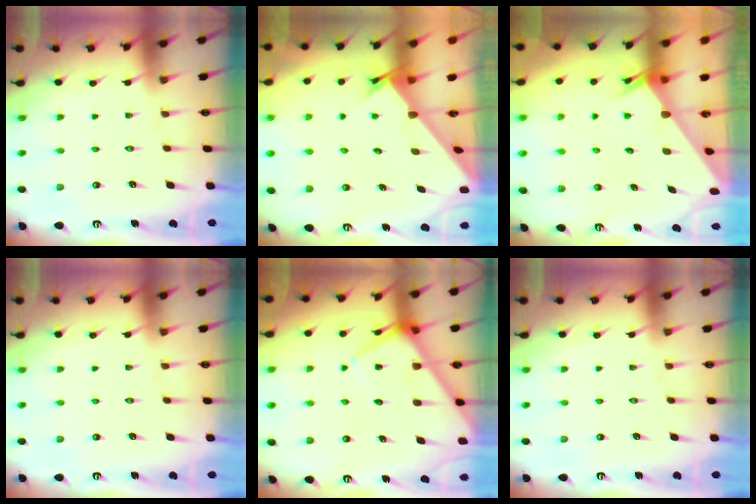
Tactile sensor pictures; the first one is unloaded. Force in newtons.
{"total": 3.5, "press": 3.5, "slide": 0.2}
{"total": 2.0, "press": 2.0, "slide": 0.1}
{"total": 0.0}
{"total": 9.2, "press": 9.2, "slide": 0.7}
{"total": 0.0}